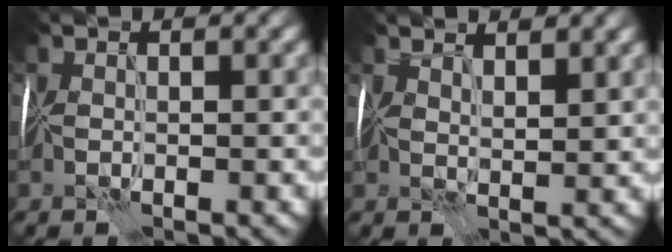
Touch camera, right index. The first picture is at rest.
{"total": 3.5, "force": [3.1, 0.7, 1.5], "torque": [-0.029, 0.004, 0.048]}